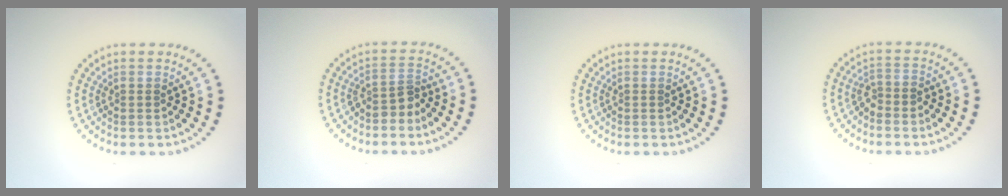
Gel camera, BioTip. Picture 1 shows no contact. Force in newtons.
{"total": 2.0, "press": 1.4, "slide": 1.4}
{"total": 0.0}
{"total": 1.4, "press": 1.1, "slide": 0.9}